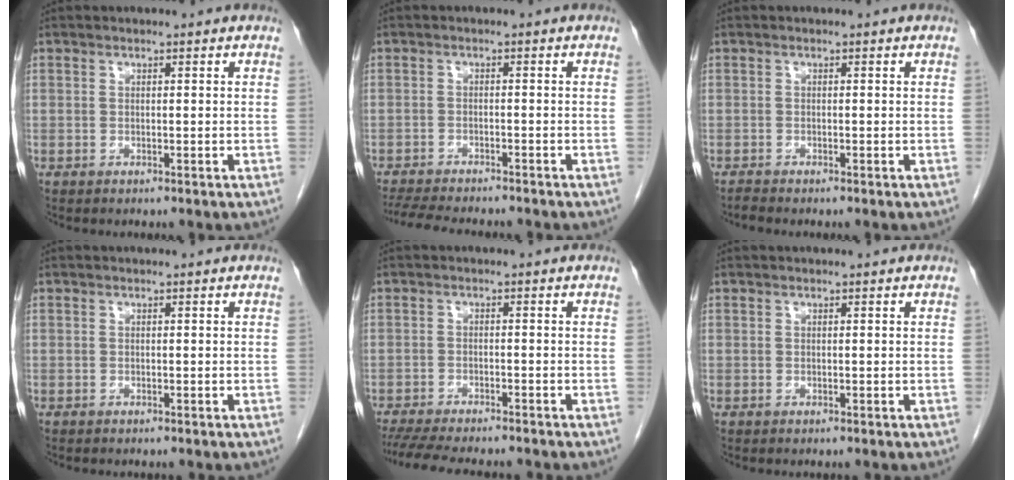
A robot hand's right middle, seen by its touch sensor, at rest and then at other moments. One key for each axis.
{"total": 10.7, "fx": -9.6, "fy": 1.6, "fz": 4.4, "tx": -0.076, "ty": -0.016, "tz": -0.139}
{"total": 0.7, "fx": -0.6, "fy": -0.2, "fz": 0.1, "tx": -0.007, "ty": -0.004, "tz": -0.014}
{"total": 0.0}
{"total": 12.2, "fx": -10.8, "fy": 2.0, "fz": 5.5, "tx": -0.093, "ty": -0.018, "tz": -0.153}
{"total": 0.0}